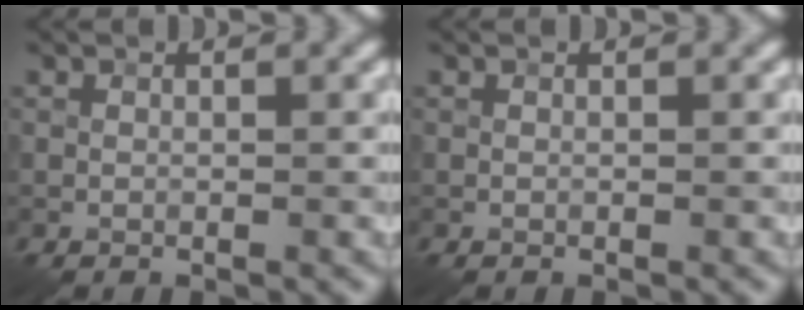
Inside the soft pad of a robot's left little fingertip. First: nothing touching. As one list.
[{"total": 0.0}]